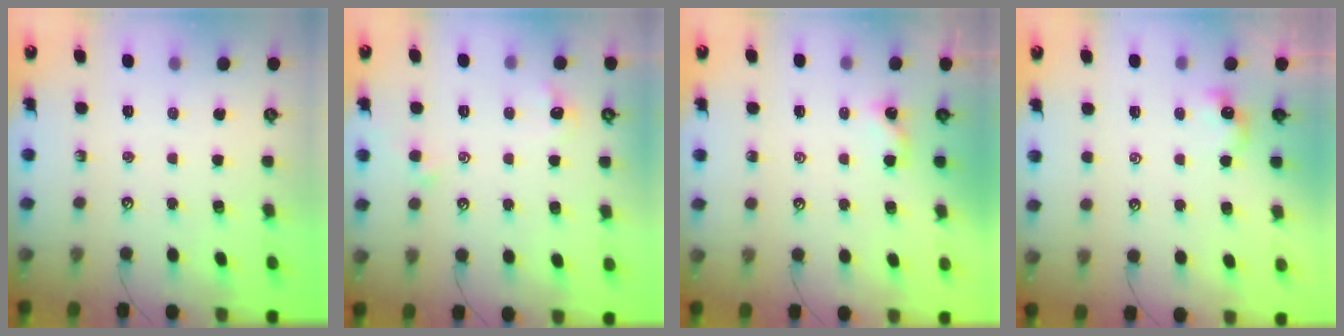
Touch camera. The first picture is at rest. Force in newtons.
{"total": 0.9, "press": 0.6, "slide": 0.7}
{"total": 1.7, "press": 1.6, "slide": 0.3}
{"total": 2.0, "press": 1.9, "slide": 0.3}